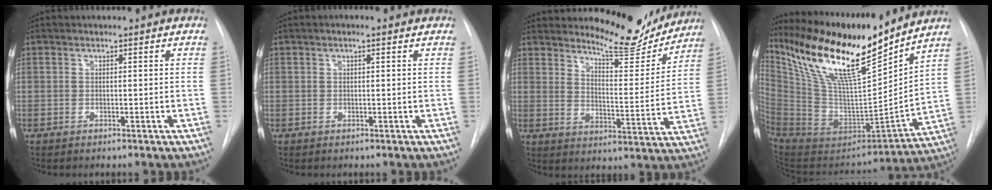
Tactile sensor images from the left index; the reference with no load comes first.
{"total": 1.7, "force": [1.0, 0.4, 1.3], "torque": [-0.027, 0.008, 0.013]}
{"total": 11.6, "force": [11.1, 2.0, 2.6], "torque": [-0.034, -0.038, 0.154]}
{"total": 24.6, "force": [19.3, 2.9, 14.9], "torque": [-0.276, -0.033, 0.348]}